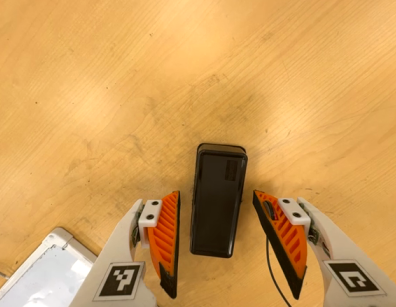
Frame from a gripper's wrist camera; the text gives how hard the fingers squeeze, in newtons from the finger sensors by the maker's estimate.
{"total": 0.0}